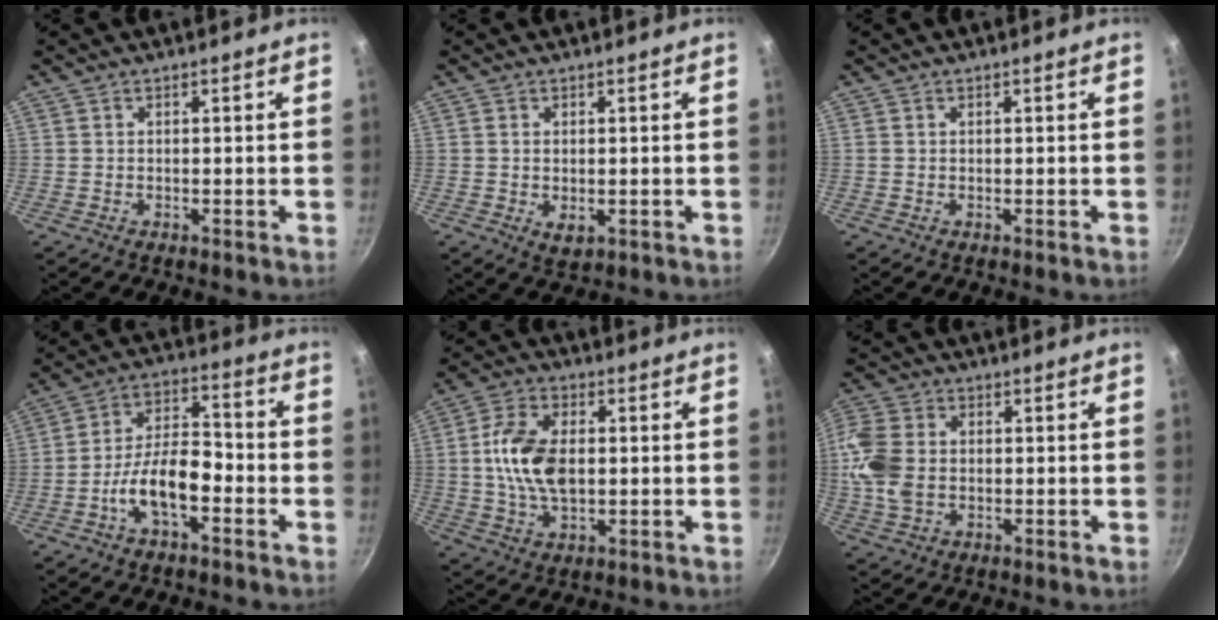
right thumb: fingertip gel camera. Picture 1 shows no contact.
{"total": 2.9, "force": [-0.4, 1.7, 2.4], "torque": [-0.038, -0.010, -0.003]}
{"total": 0.0}
{"total": 11.3, "force": [-4.6, 5.2, 8.8], "torque": [-0.138, 0.051, -0.089]}
{"total": 11.8, "force": [0.5, 7.0, 9.5], "torque": [-0.168, 0.013, 0.004]}
{"total": 10.2, "force": [-0.4, 7.4, 7.0], "torque": [-0.143, 0.004, -0.019]}